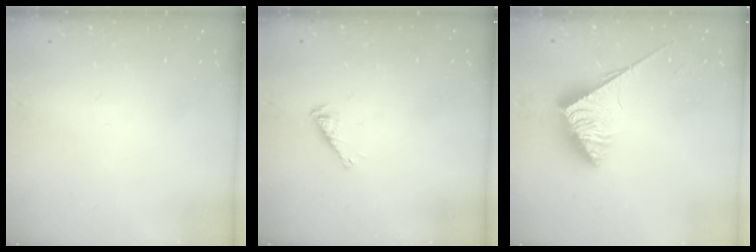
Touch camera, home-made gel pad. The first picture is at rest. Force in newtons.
{"total": 2.9, "press": 2.8, "slide": 0.5}
{"total": 3.7, "press": 3.7, "slide": 0.6}